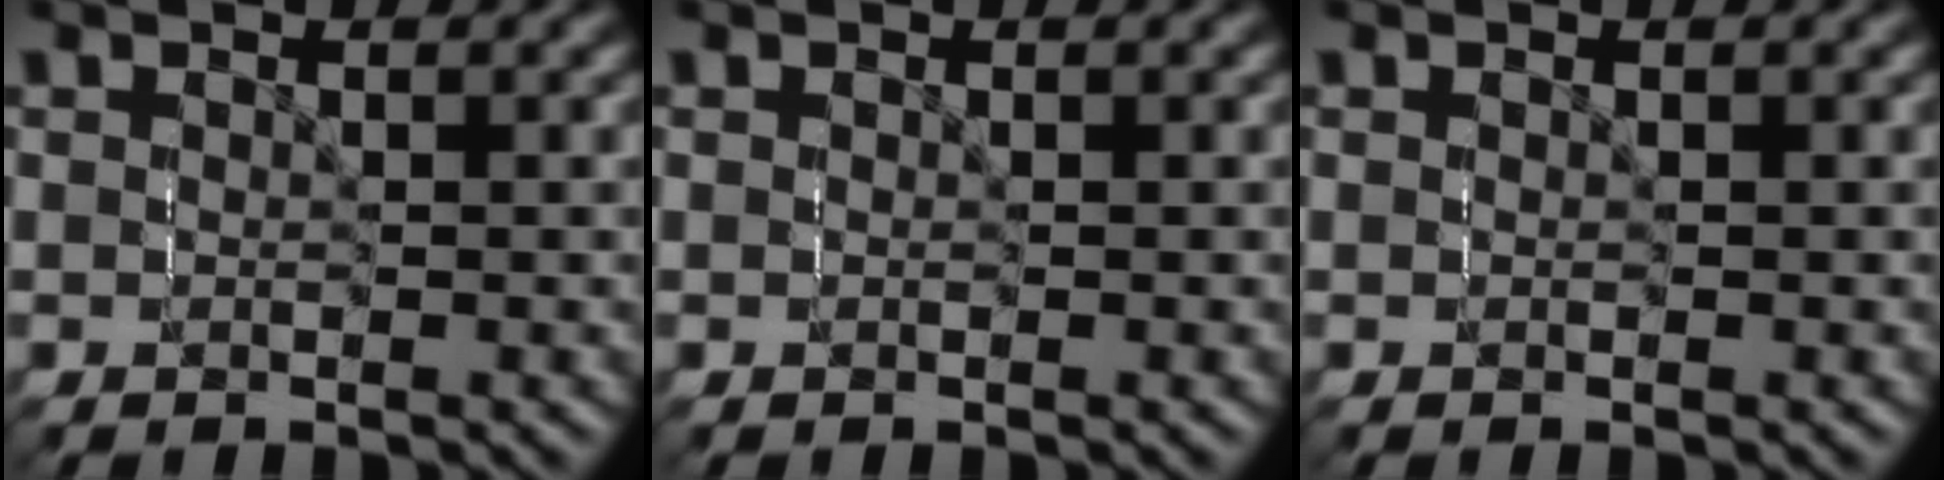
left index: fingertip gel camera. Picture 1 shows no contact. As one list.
[{"total": 0.0}, {"total": 0.0}]